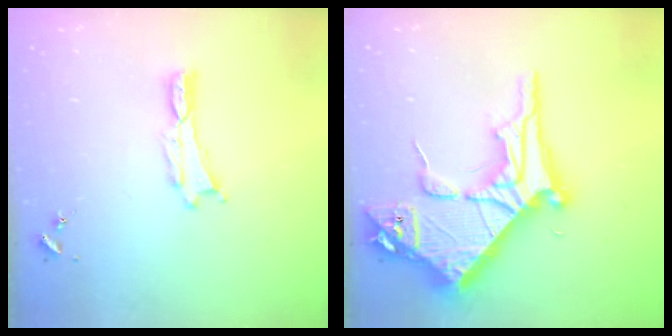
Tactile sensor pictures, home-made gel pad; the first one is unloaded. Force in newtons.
{"total": 14.6, "press": 14.5, "slide": 1.5}